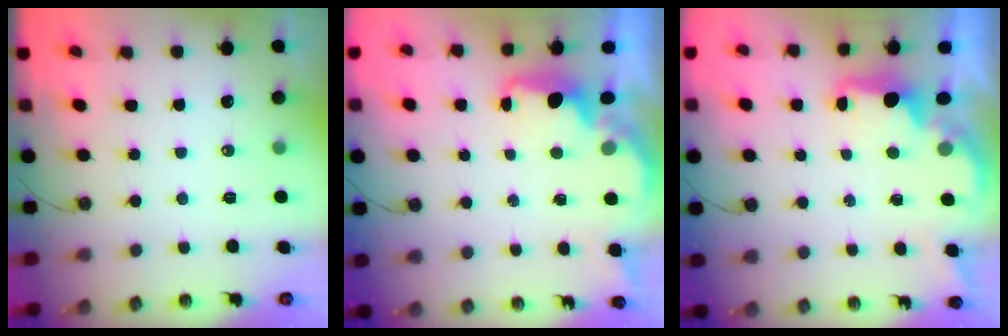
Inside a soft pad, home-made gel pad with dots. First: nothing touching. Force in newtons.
{"total": 2.1, "press": 2.0, "slide": 0.8}
{"total": 1.9, "press": 1.8, "slide": 0.7}